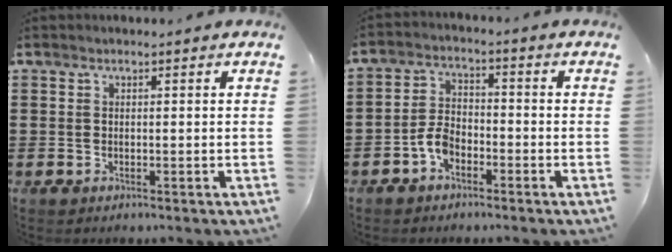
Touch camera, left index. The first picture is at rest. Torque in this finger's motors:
{"motor_torque": [0.62, 0.60, 0.16, 0.05]}